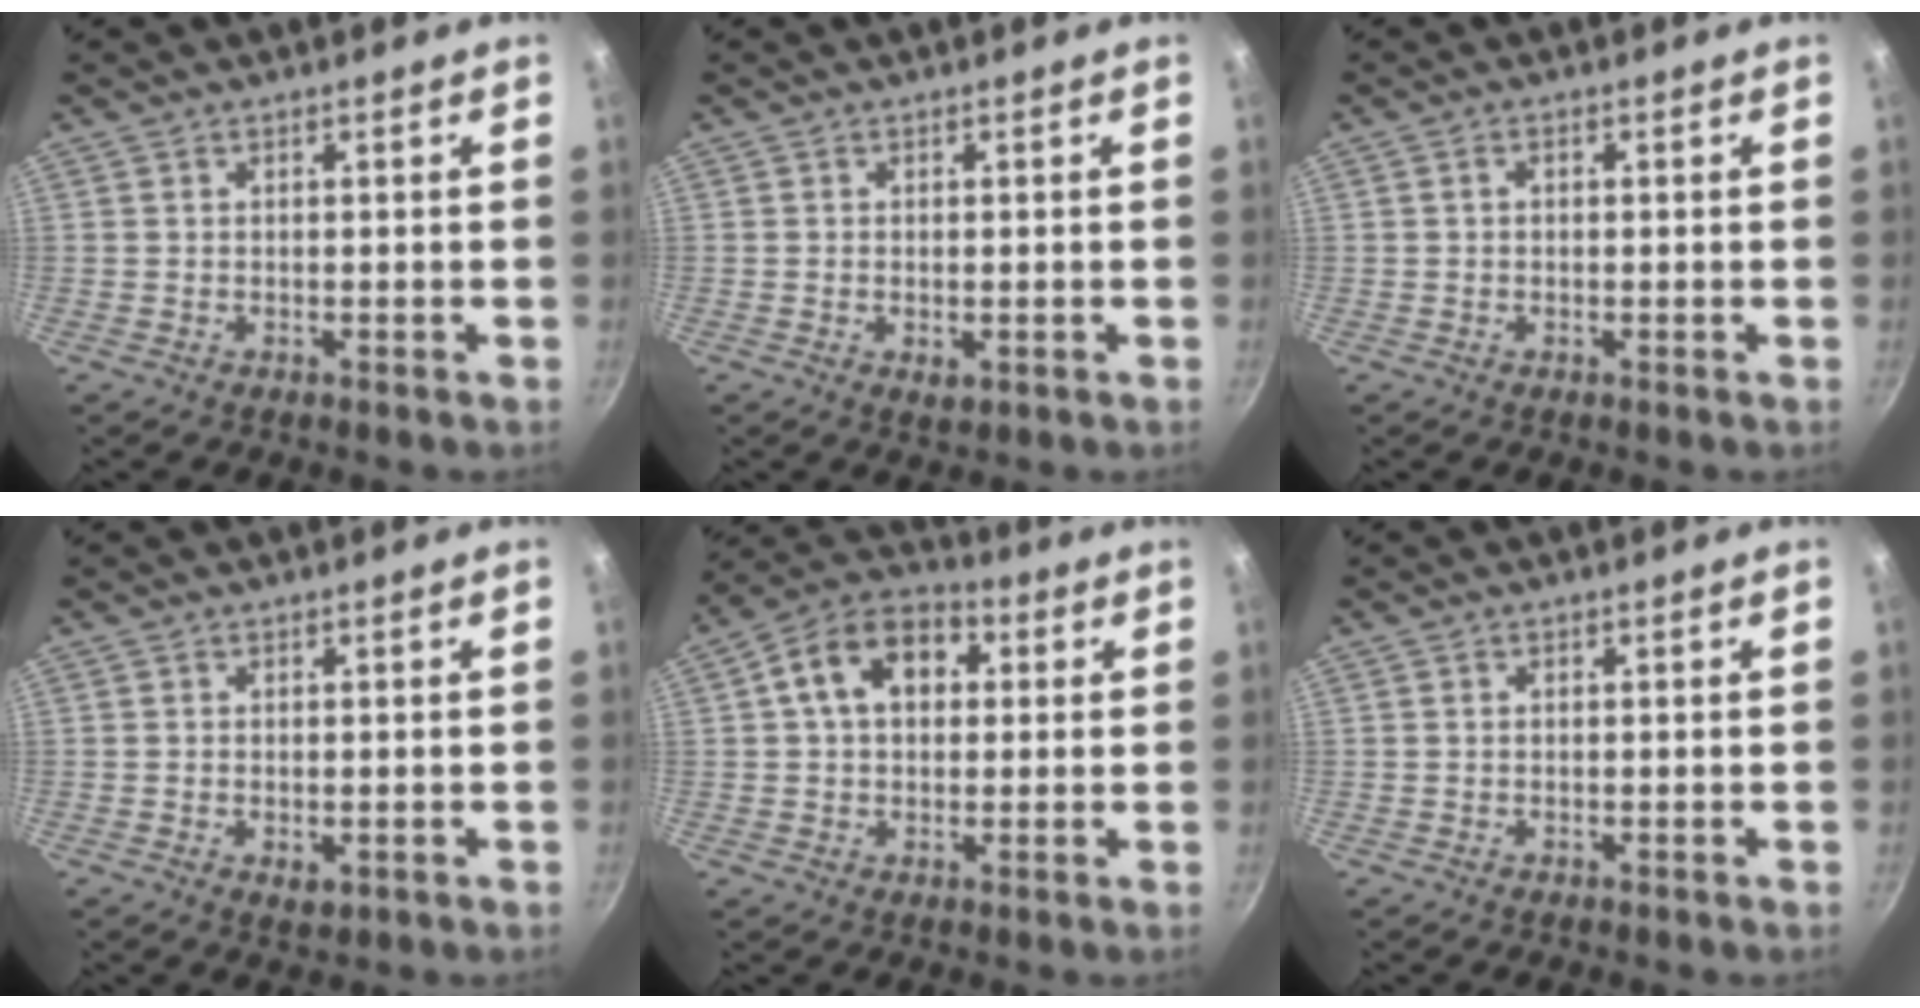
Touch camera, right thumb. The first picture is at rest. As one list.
[{"total": 2.1, "force": [-0.3, 1.3, 1.6], "torque": [-0.026, -0.005, -0.003]}, {"total": 1.2, "force": [0.1, 0.9, 0.7], "torque": [-0.013, 0.007, 0.001]}, {"total": 2.4, "force": [-0.4, 1.4, 1.8], "torque": [-0.028, -0.006, -0.004]}, {"total": 12.7, "force": [2.8, 9.0, 8.5], "torque": [-0.113, 0.024, 0.026]}, {"total": 0.6, "force": [0.1, 0.5, 0.3], "torque": [-0.004, 0.004, 0.001]}]